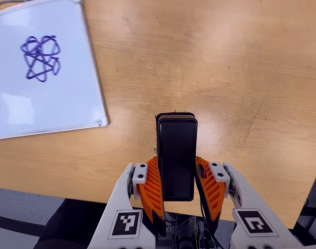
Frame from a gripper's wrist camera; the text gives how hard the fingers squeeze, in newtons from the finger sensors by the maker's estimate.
{"total": 7.1, "left": 5.0, "right": 9.1}